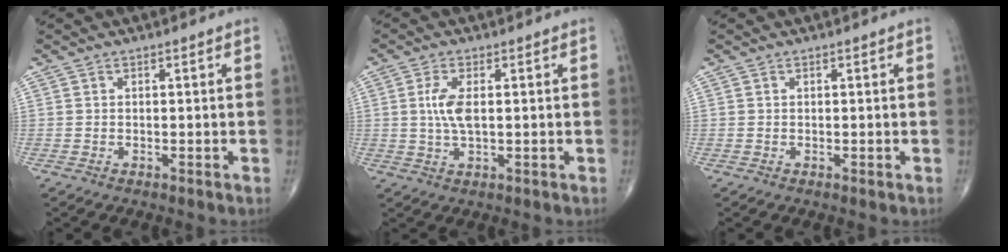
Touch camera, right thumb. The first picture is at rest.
{"total": 4.9, "force": [0.6, 1.9, 4.5], "torque": [-0.101, -0.001, 0.013]}
{"total": 0.0}